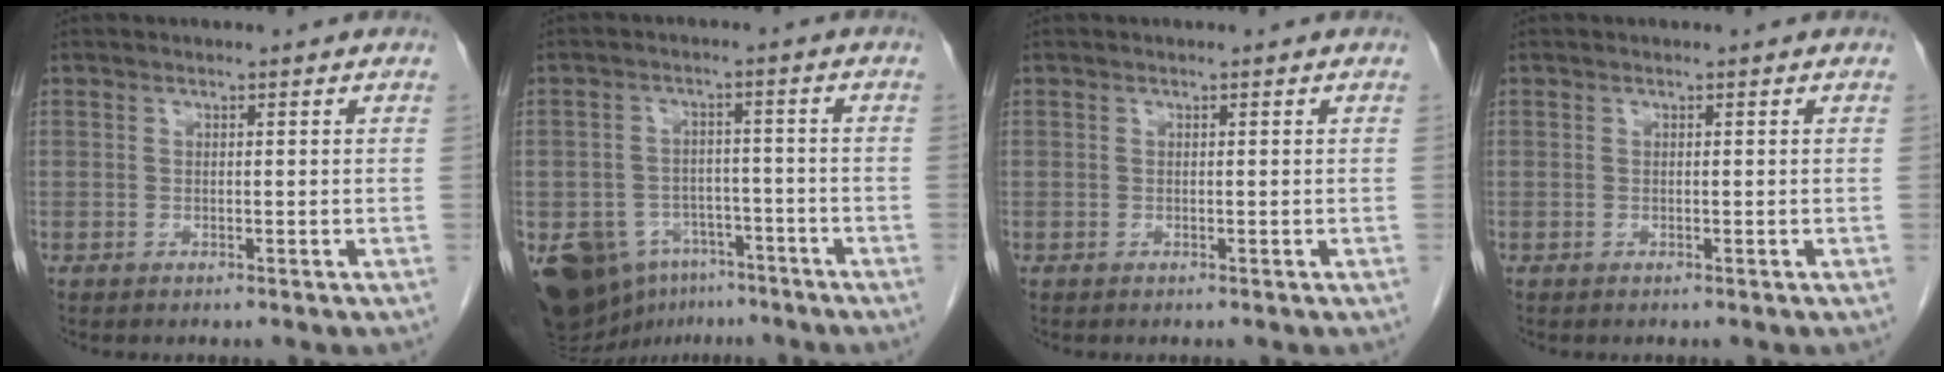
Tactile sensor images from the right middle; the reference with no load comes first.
{"total": 15.2, "force": [-8.7, 10.2, 7.1], "torque": [-0.153, 0.007, -0.127]}
{"total": 0.0}
{"total": 0.0}